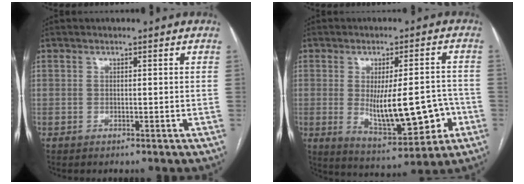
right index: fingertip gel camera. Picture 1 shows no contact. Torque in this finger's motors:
{"motor_torque": [2.08, -0.06, 0.39, 0.18]}